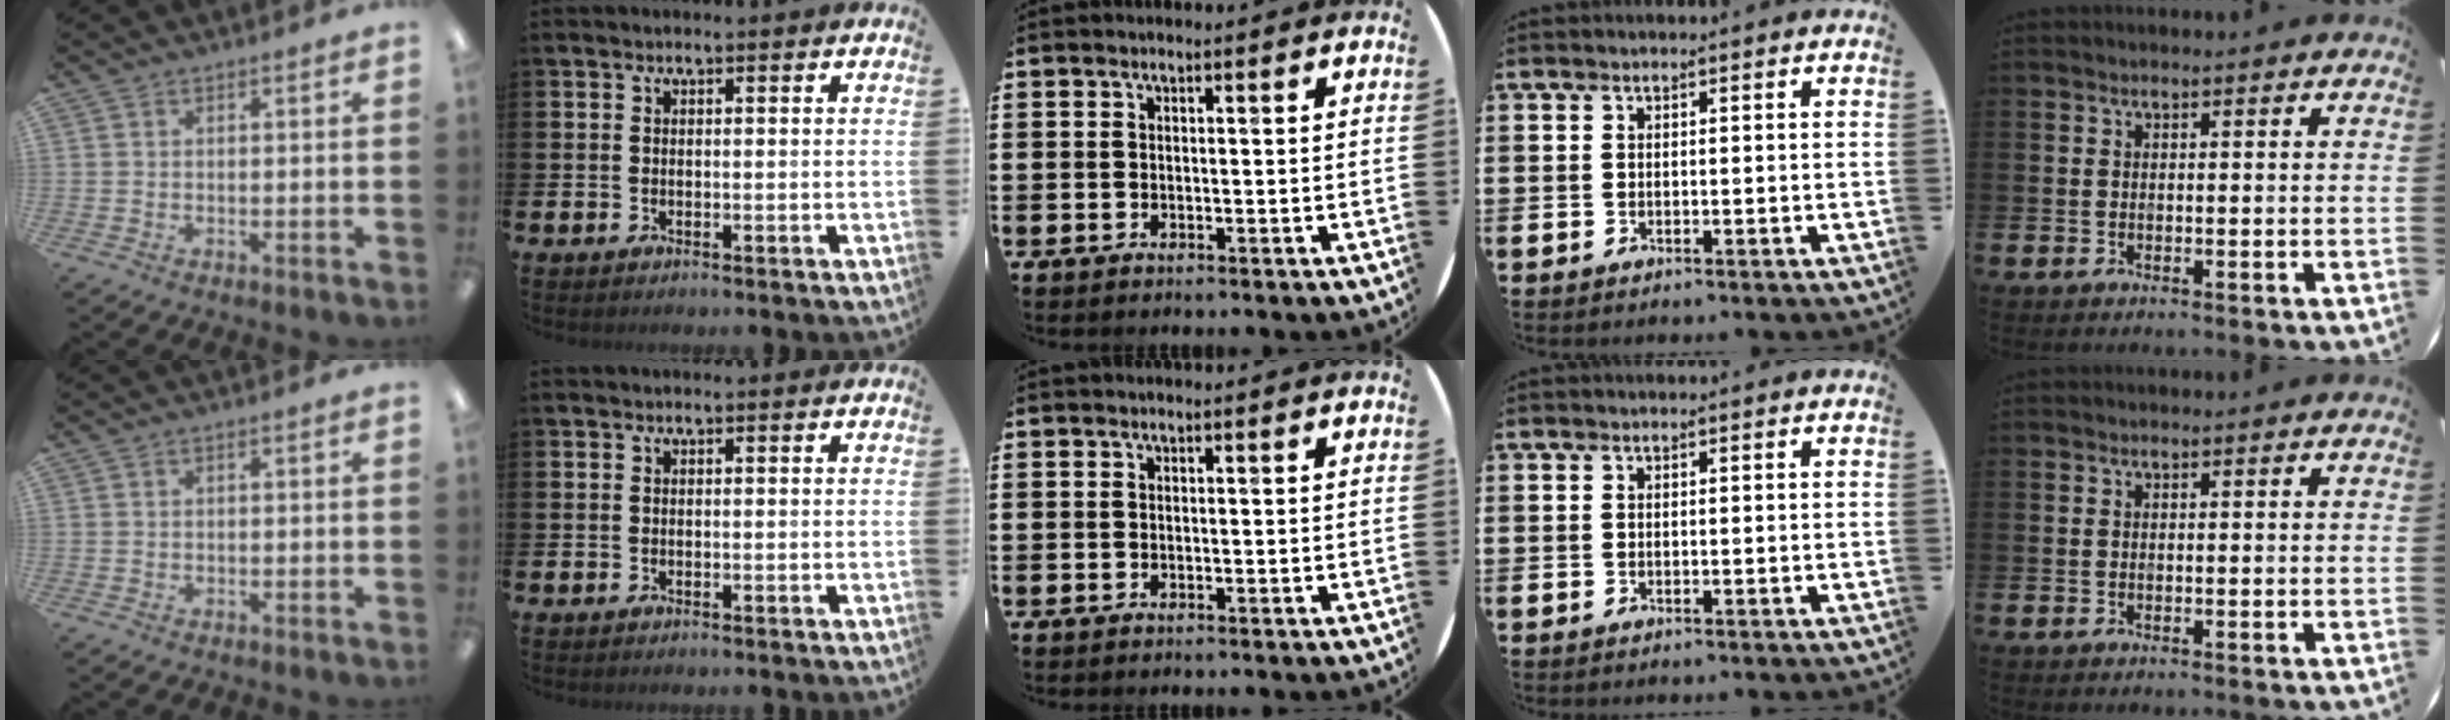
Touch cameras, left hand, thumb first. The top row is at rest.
{}